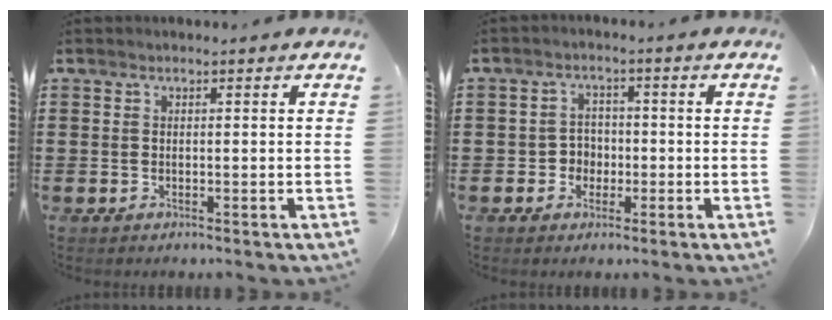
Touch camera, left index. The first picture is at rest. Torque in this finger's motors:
{"motor_torque": [0.08, 0.12, 0.07, 0.00]}